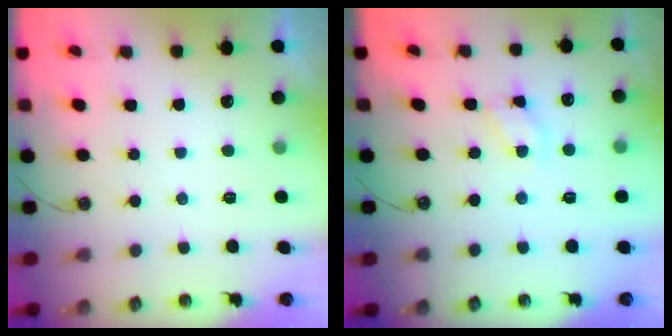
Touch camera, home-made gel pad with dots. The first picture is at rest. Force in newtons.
{"total": 4.6, "press": 4.6, "slide": 0.3}